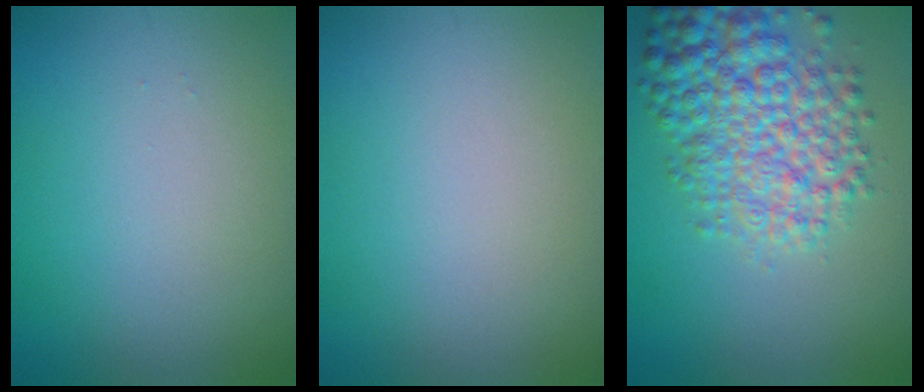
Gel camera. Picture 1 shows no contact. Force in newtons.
{"total": 0.0}
{"total": 7.4, "press": 7.4, "slide": 0.2}